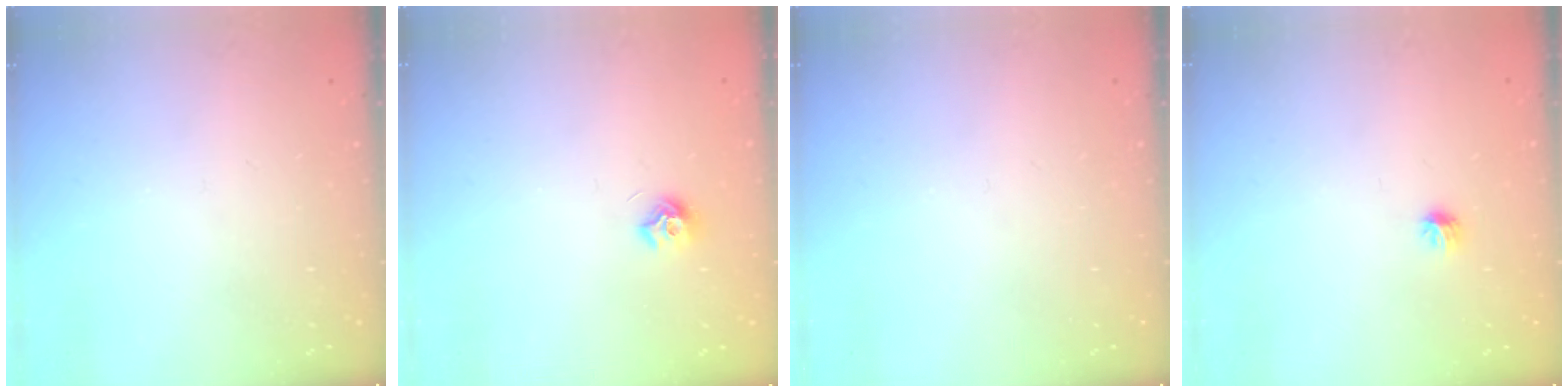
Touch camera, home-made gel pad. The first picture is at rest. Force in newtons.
{"total": 7.9, "press": 7.9, "slide": 0.6}
{"total": 0.0}
{"total": 4.2, "press": 4.1, "slide": 1.0}